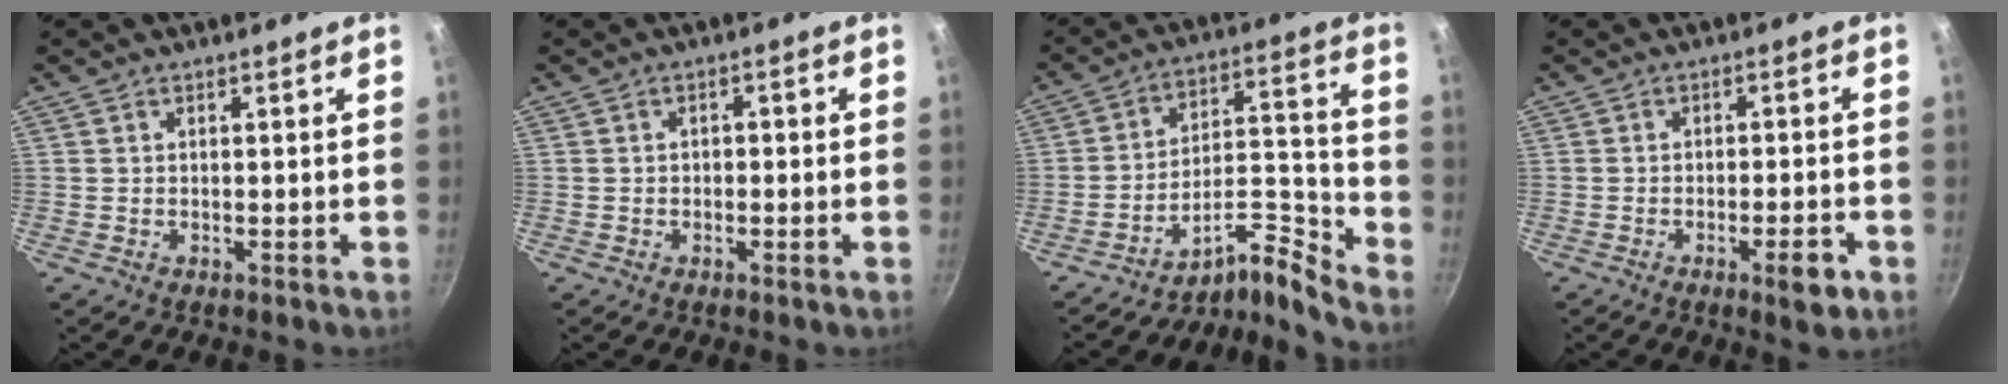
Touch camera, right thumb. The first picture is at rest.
{"total": 1.5, "force": [-0.4, 1.1, 0.9], "torque": [-0.014, 0.007, -0.007]}
{"total": 10.7, "force": [-9.9, 1.2, 3.8], "torque": [-0.041, 0.115, -0.182]}
{"total": 5.2, "force": [-2.5, 1.4, 4.4], "torque": [-0.057, 0.016, -0.030]}